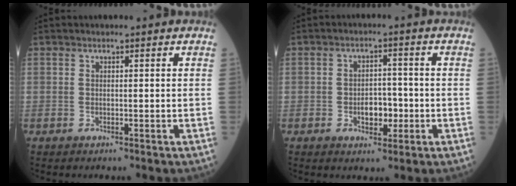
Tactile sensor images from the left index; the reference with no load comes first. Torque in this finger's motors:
{"motor_torque": [0.16, 0.11, 0.08, 0.02]}